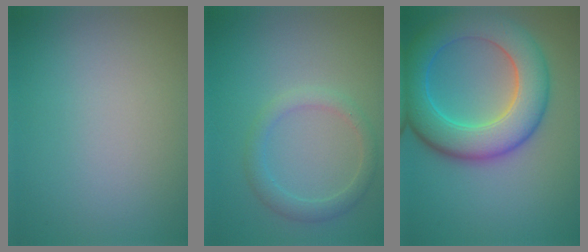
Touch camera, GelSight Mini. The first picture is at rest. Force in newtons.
{"total": 2.2, "press": 2.2, "slide": 0.1}
{"total": 8.7, "press": 8.7, "slide": 0.4}